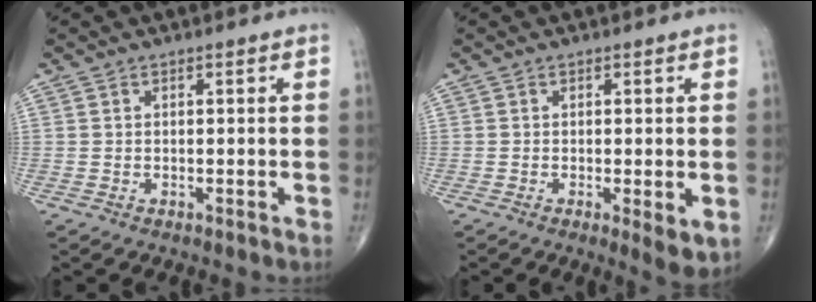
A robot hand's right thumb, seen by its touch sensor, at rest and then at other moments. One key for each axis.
{"total": 4.4, "fx": -0.8, "fy": 1.1, "fz": 4.2, "tx": -0.066, "ty": -0.016, "tz": -0.014}